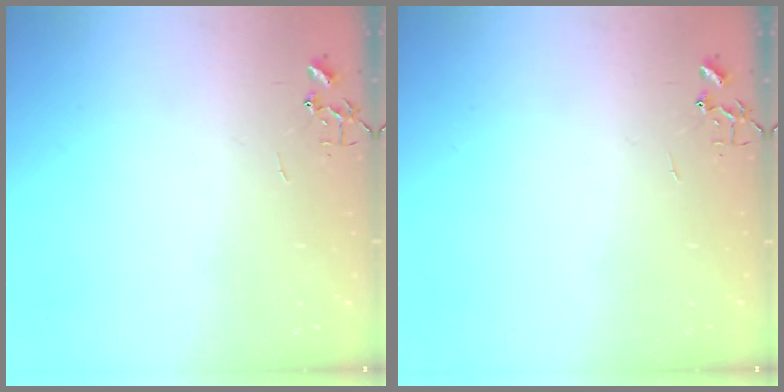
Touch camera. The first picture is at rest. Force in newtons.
{"total": 0.0}